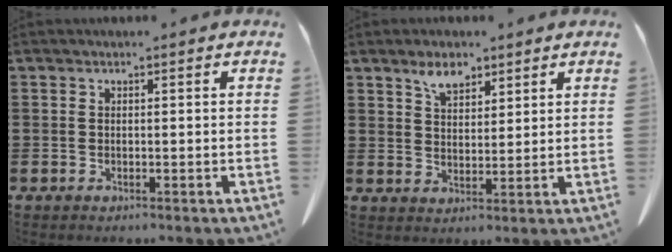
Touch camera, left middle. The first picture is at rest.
{"total": 4.4, "force": [3.2, 2.2, 2.1], "torque": [-0.041, 0.004, 0.058]}